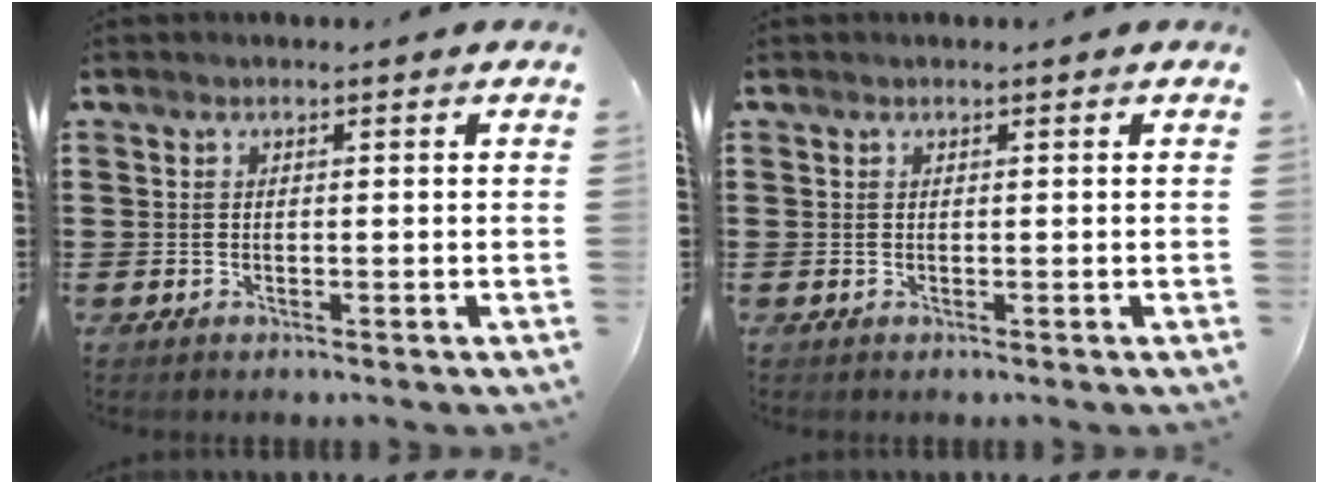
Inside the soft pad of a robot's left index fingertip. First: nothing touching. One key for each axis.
{"total": 0.0}